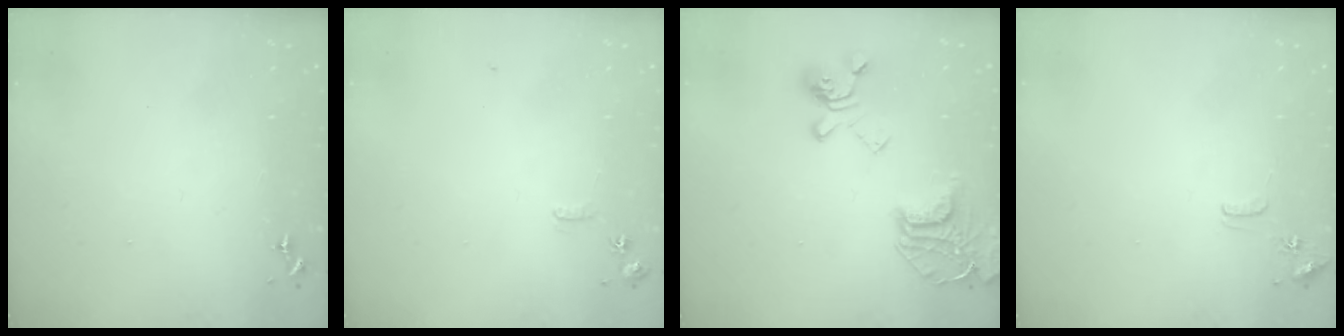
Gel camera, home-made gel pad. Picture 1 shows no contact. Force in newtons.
{"total": 6.2, "press": 6.2, "slide": 0.8}
{"total": 19.9, "press": 19.8, "slide": 2.0}
{"total": 8.1, "press": 8.1, "slide": 0.7}